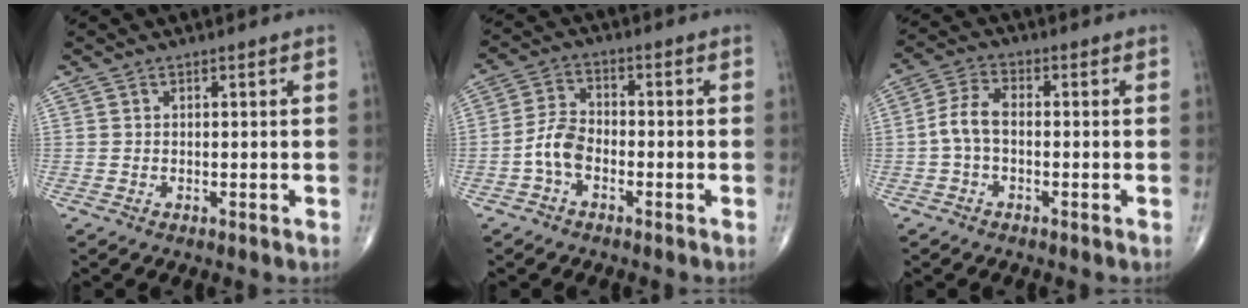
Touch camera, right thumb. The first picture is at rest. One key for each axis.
{"total": 5.4, "fx": -2.2, "fy": 3.2, "fz": 3.8, "tx": -0.071, "ty": 0.023, "tz": -0.051}
{"total": 5.3, "fx": -0.9, "fy": 2.9, "fz": 4.4, "tx": -0.092, "ty": 0.020, "tz": -0.025}